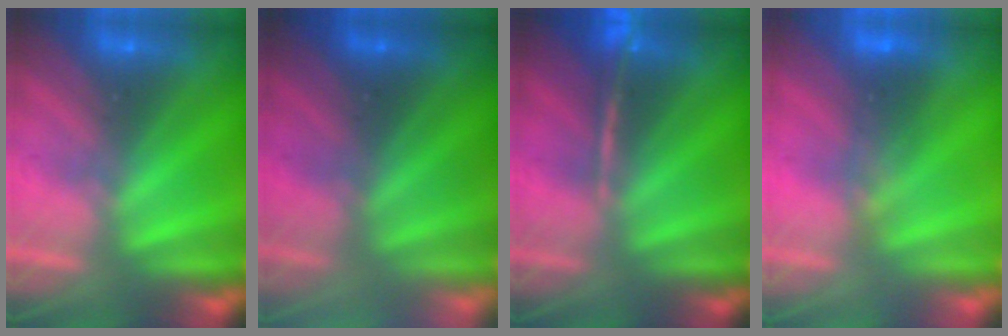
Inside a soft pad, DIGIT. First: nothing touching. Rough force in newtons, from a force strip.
{"total": 2.3}
{"total": 2.4}
{"total": 2.0}